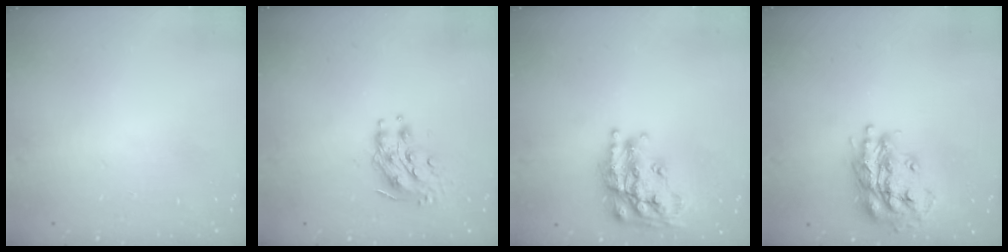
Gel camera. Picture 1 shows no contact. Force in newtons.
{"total": 9.0, "press": 9.0, "slide": 0.4}
{"total": 20.4, "press": 20.4, "slide": 1.4}
{"total": 17.4, "press": 17.4, "slide": 1.1}